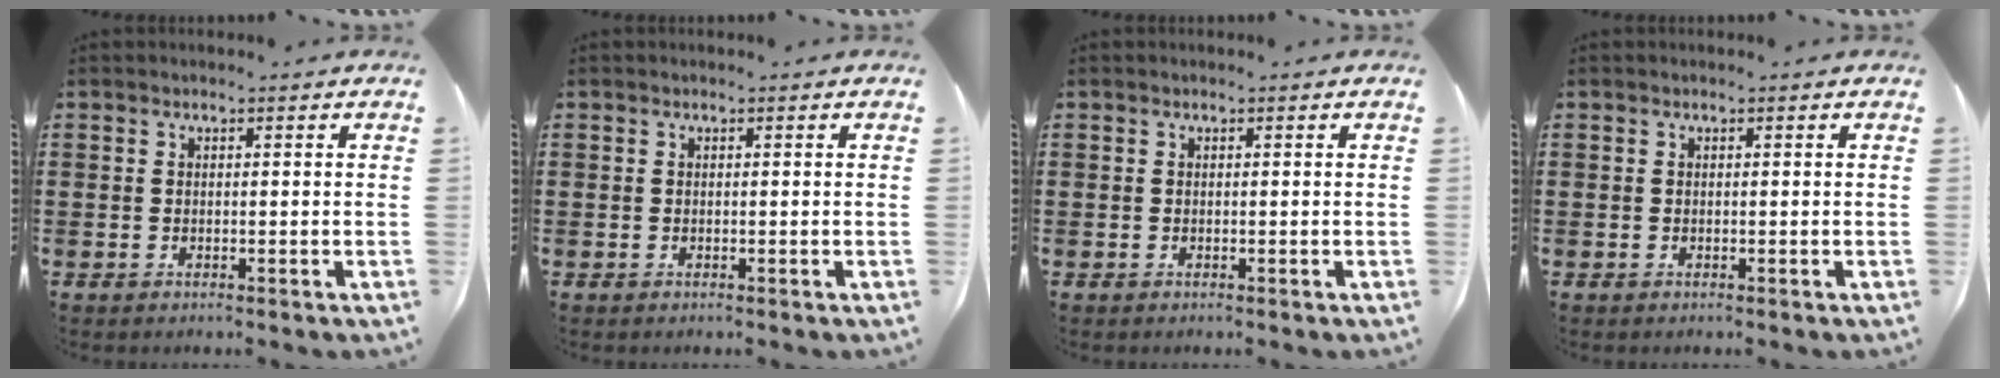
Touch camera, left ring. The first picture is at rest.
{"total": 0.0}
{"total": 0.0}
{"total": 0.0}